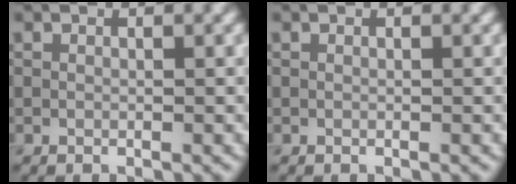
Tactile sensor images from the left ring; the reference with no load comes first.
{"total": 0.0}